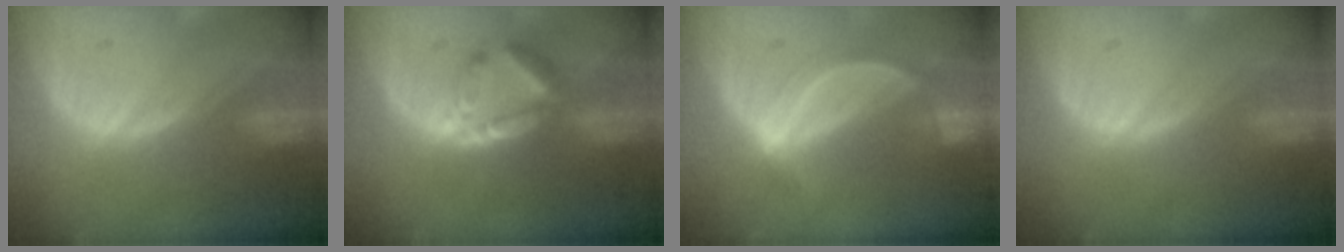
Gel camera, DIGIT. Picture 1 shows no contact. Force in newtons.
{"total": 5.8, "press": 5.5, "slide": 1.6}
{"total": 5.1, "press": 4.7, "slide": 2.0}
{"total": 0.0}